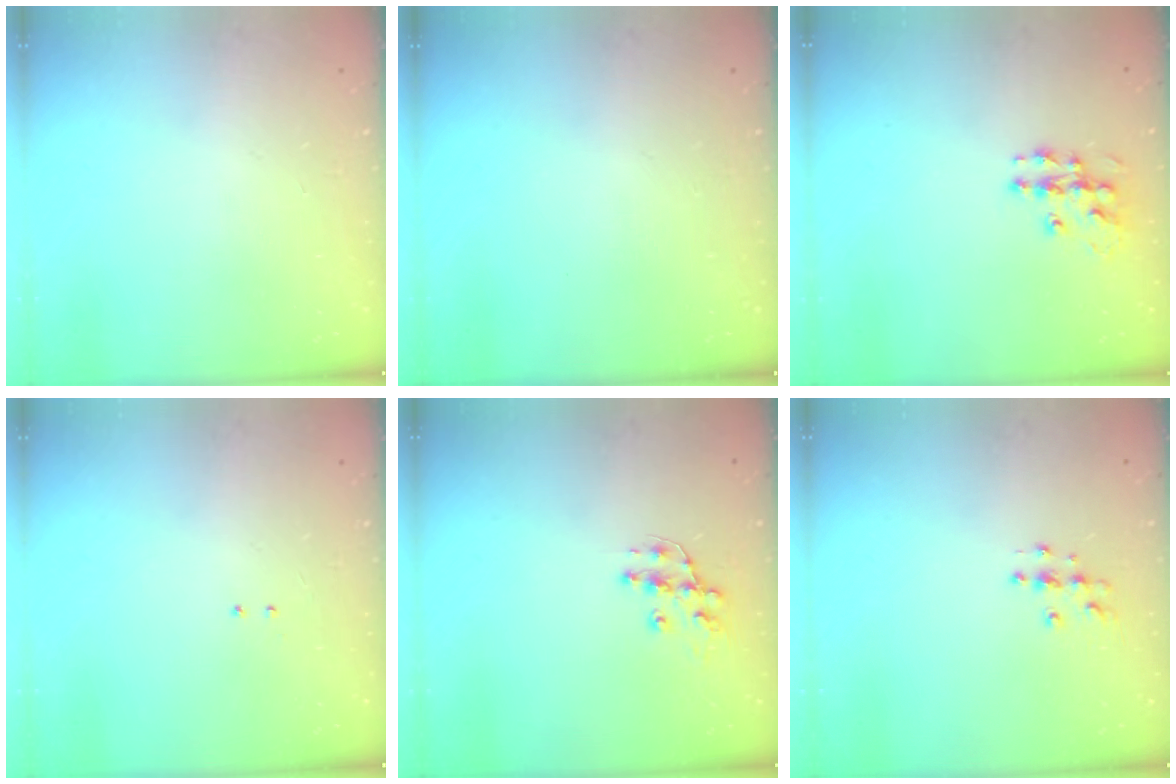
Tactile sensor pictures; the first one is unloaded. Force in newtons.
{"total": 0.0}
{"total": 10.6, "press": 10.6, "slide": 0.6}
{"total": 2.0, "press": 2.0, "slide": 0.4}
{"total": 10.2, "press": 10.2, "slide": 0.8}
{"total": 5.1, "press": 5.1, "slide": 0.3}